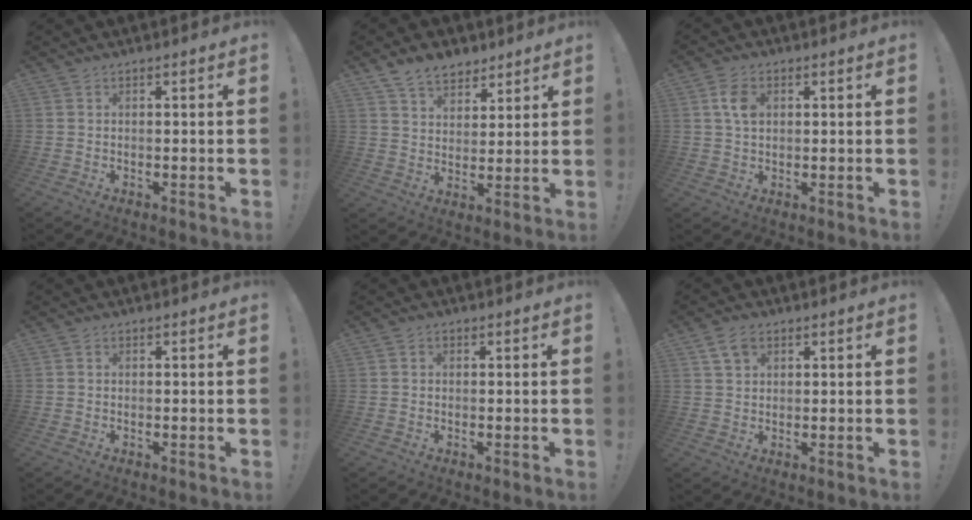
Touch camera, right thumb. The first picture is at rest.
{"total": 9.1, "force": [6.5, 5.4, 3.2], "torque": [-0.050, -0.036, 0.127]}
{"total": 5.9, "force": [1.5, 3.8, 4.2], "torque": [-0.073, 0.001, 0.026]}
{"total": 0.5, "force": [0.0, 0.5, 0.0], "torque": [-0.003, 0.004, 0.000]}
{"total": 0.9, "force": [-0.2, 0.8, 0.3], "torque": [-0.009, 0.005, -0.004]}
{"total": 5.4, "force": [2.7, 3.6, 3.0], "torque": [-0.054, 0.001, 0.053]}